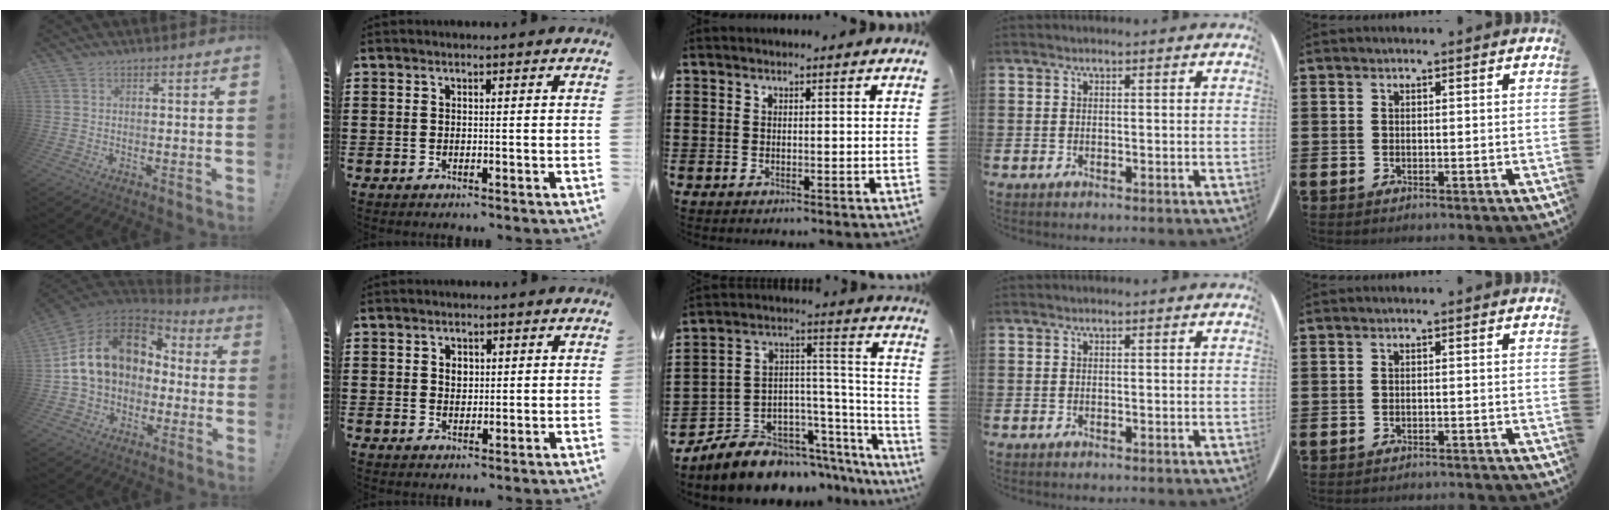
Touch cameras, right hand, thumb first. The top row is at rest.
{"thumb": {"total": 18.4, "force": [5.0, 12.7, 12.3], "torque": [-0.195, -0.004, 0.104]}, "index": {"total": 1.7, "force": [0.4, 1.3, 1.0], "torque": [-0.022, 0.008, 0.007]}, "middle": {"total": 7.3, "force": [-6.4, 3.6, 0.4], "torque": [-0.021, -0.005, -0.119]}, "little": {"total": 0.9, "force": [-0.9, -0.1, 0.0], "torque": [-0.001, 0.001, -0.019]}}